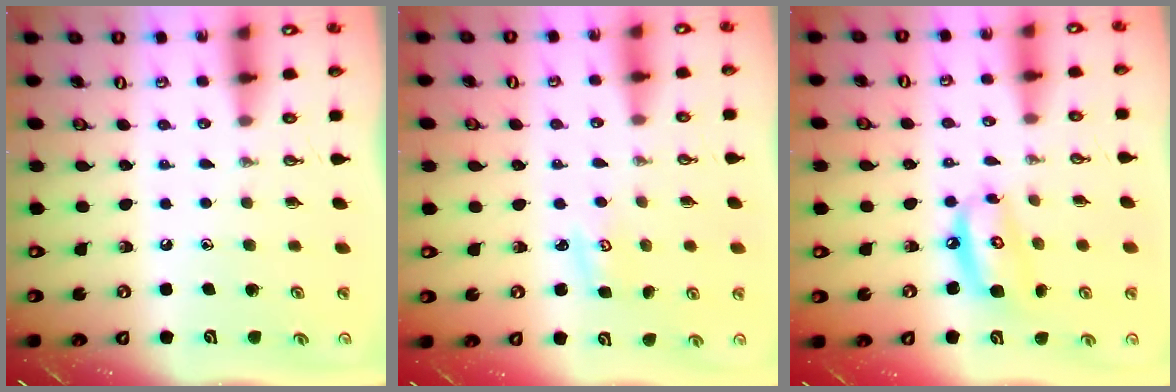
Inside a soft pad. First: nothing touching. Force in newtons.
{"total": 2.6, "press": 2.6, "slide": 0.2}
{"total": 10.1, "press": 10.0, "slide": 1.3}